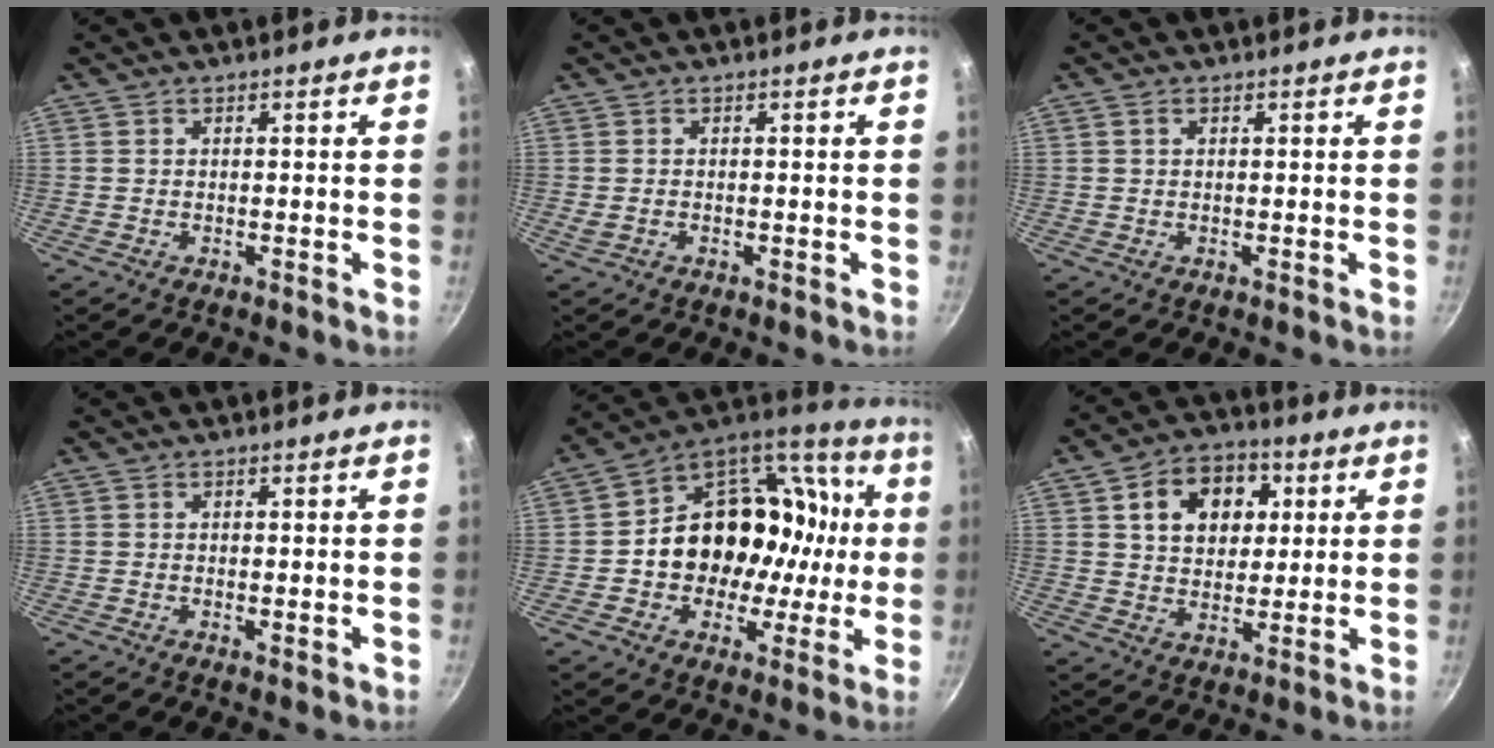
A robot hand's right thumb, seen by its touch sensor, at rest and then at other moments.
{"total": 1.3, "force": [-0.3, 0.9, 0.8], "torque": [-0.015, 0.001, -0.005]}
{"total": 1.1, "force": [0.4, 0.7, 0.7], "torque": [-0.011, 0.002, 0.007]}
{"total": 1.0, "force": [0.1, 0.5, 0.9], "torque": [-0.014, -0.002, 0.000]}
{"total": 24.1, "force": [0.4, 19.1, 14.6], "torque": [-0.192, 0.054, 0.013]}
{"total": 12.8, "force": [3.8, 9.5, 7.7], "torque": [-0.089, 0.003, 0.056]}